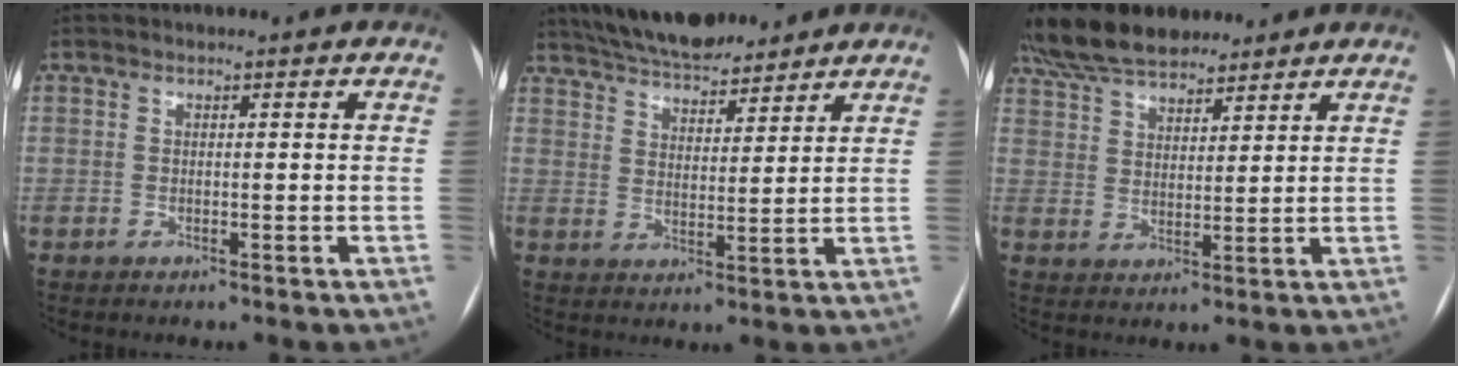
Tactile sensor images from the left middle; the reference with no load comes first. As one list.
[{"total": 12.4, "force": [11.1, 3.0, 4.7], "torque": [-0.080, 0.021, 0.182]}, {"total": 14.1, "force": [11.9, 4.7, 5.9], "torque": [-0.114, 0.040, 0.208]}]